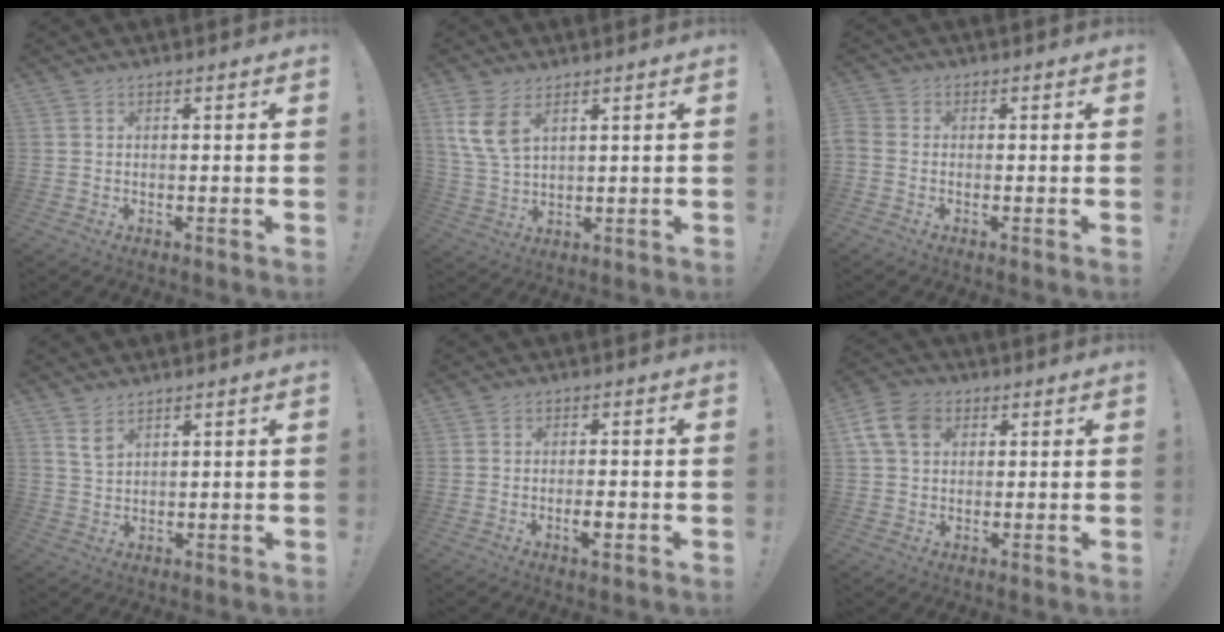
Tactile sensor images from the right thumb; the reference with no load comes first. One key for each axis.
{"total": 8.6, "fx": 4.5, "fy": 4.8, "fz": 5.5, "tx": -0.113, "ty": -0.016, "tz": 0.087}
{"total": 1.9, "fx": -0.5, "fy": 1.4, "fz": 1.2, "tx": -0.029, "ty": 0.002, "tz": -0.011}
{"total": 4.0, "fx": 2.7, "fy": 2.2, "fz": 1.8, "tx": -0.021, "ty": -0.020, "tz": 0.049}
{"total": 3.4, "fx": -1.5, "fy": 0.8, "fz": 2.9, "tx": -0.045, "ty": 0.004, "tz": -0.024}
{"total": 9.7, "fx": 3.4, "fy": 7.1, "fz": 5.7, "tx": -0.116, "ty": 0.003, "tz": 0.068}